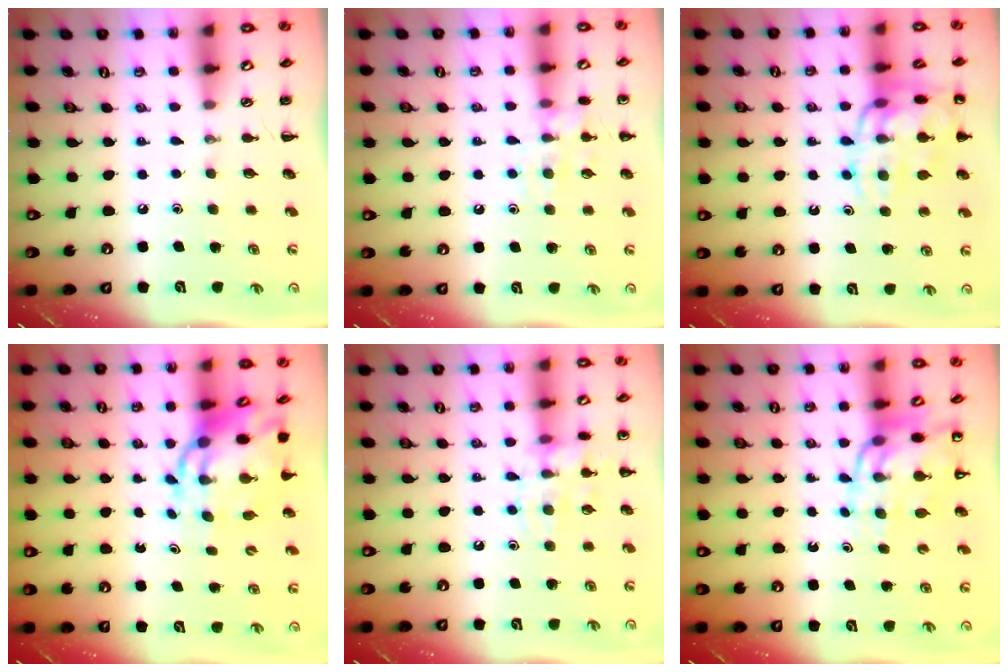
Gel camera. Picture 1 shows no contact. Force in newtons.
{"total": 9.2, "press": 9.2, "slide": 0.6}
{"total": 16.0, "press": 15.9, "slide": 1.8}
{"total": 9.2, "press": 9.0, "slide": 2.2}
{"total": 11.4, "press": 11.4, "slide": 0.5}
{"total": 12.6, "press": 12.1, "slide": 3.5}